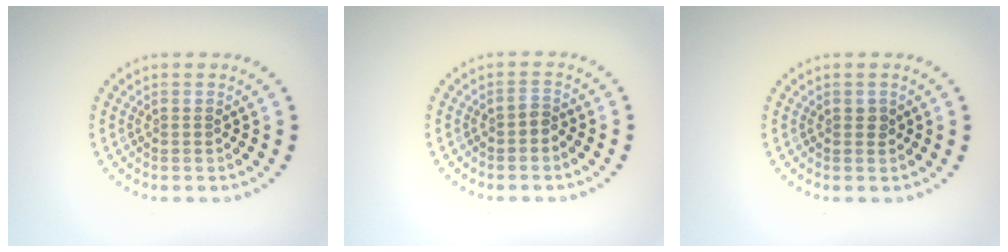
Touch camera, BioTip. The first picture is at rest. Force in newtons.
{"total": 1.0, "press": 0.8, "slide": 0.6}
{"total": 0.8, "press": 0.8, "slide": 0.3}